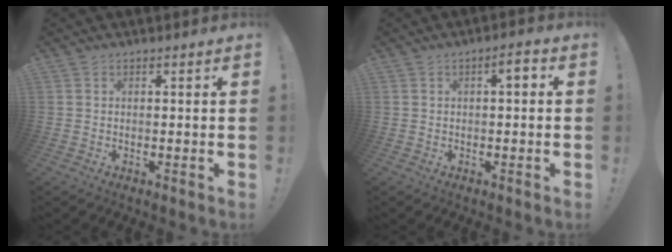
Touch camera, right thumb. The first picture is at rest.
{"total": 3.0, "force": [-0.2, 0.7, 2.9], "torque": [-0.042, 0.005, -0.010]}